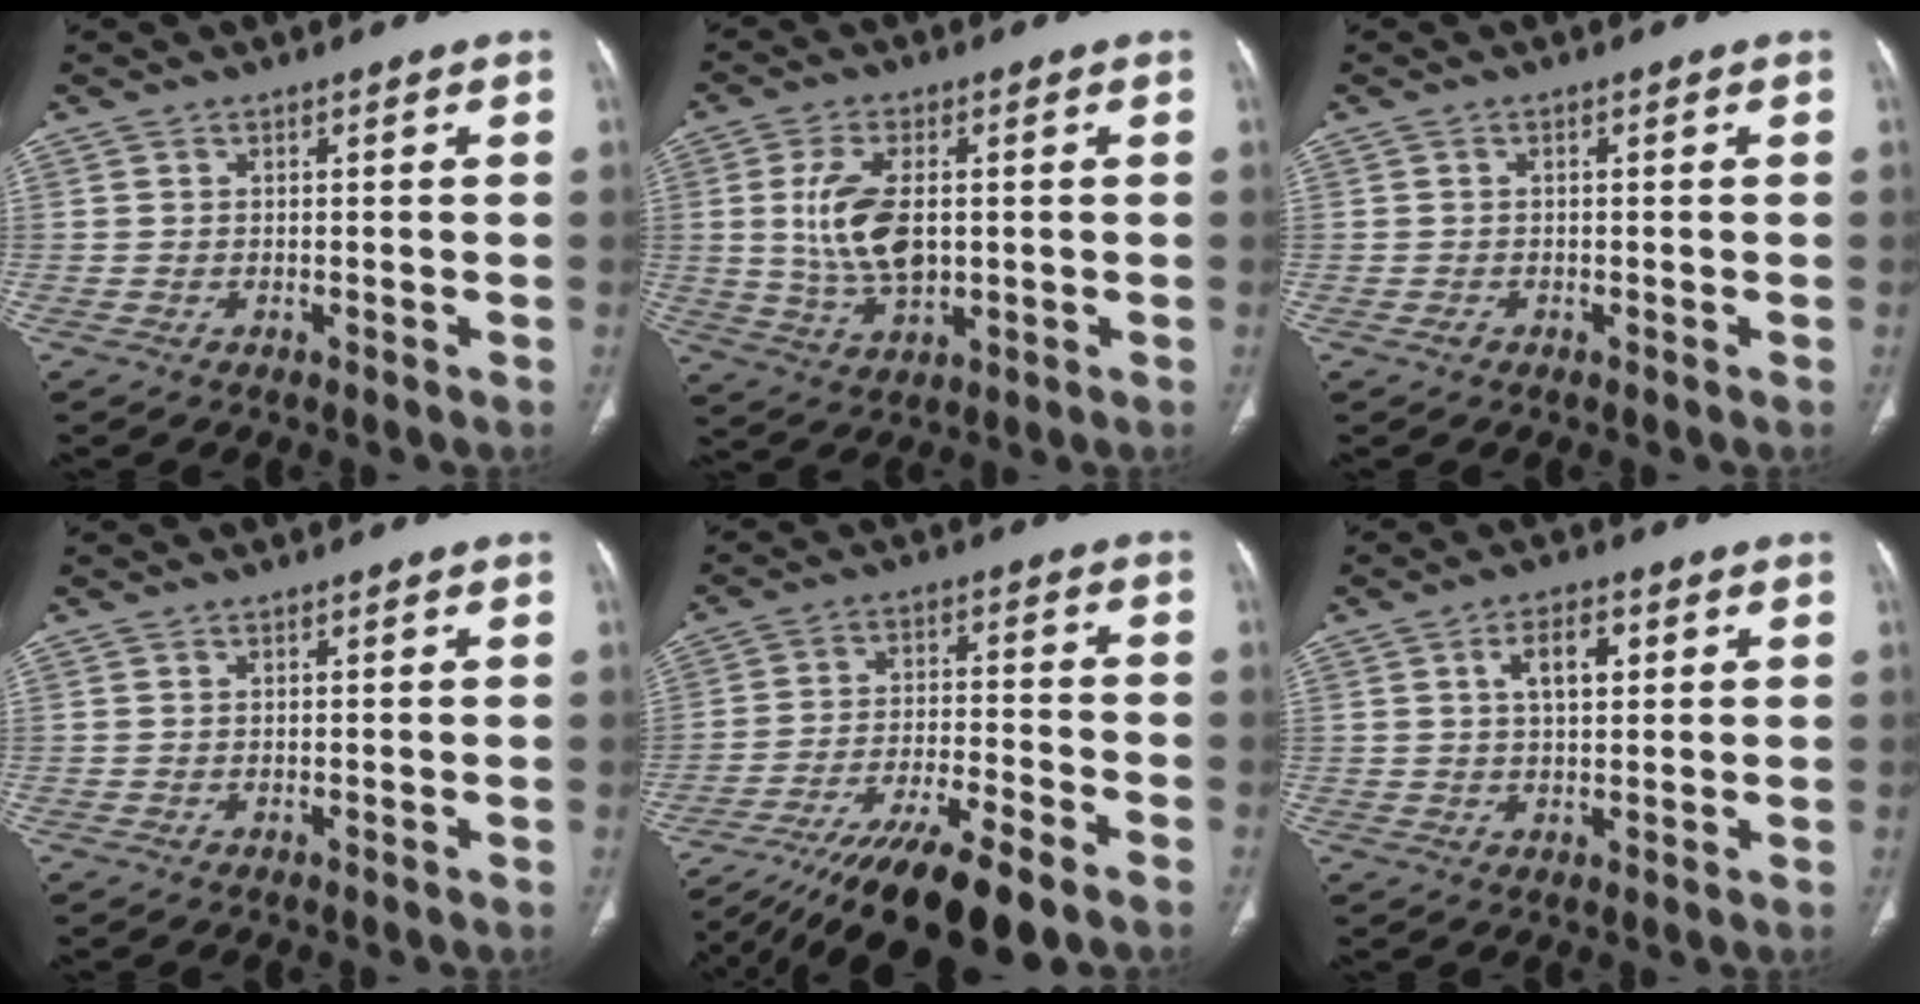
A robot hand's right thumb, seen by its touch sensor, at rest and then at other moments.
{"total": 10.7, "force": [0.9, 5.8, 9.0], "torque": [-0.177, -0.008, 0.026]}
{"total": 0.8, "force": [-0.4, 0.6, 0.4], "torque": [-0.006, 0.002, -0.007]}
{"total": 0.0}
{"total": 18.1, "force": [-13.9, 3.1, 11.2], "torque": [-0.205, 0.036, -0.240]}
{"total": 6.3, "force": [1.9, 3.2, 5.0], "torque": [-0.077, 0.003, 0.032]}